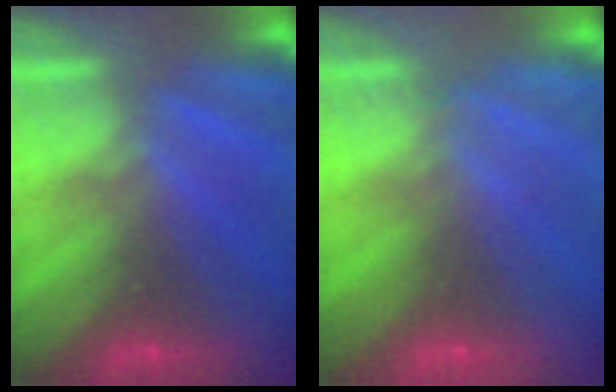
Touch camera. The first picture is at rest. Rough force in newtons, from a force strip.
{"total": 2.0}